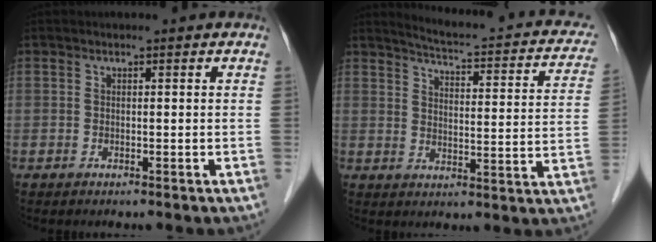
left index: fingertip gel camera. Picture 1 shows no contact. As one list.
[{"total": 17.2, "force": [14.7, 3.9, 8.1], "torque": [-0.099, -0.009, 0.166]}]